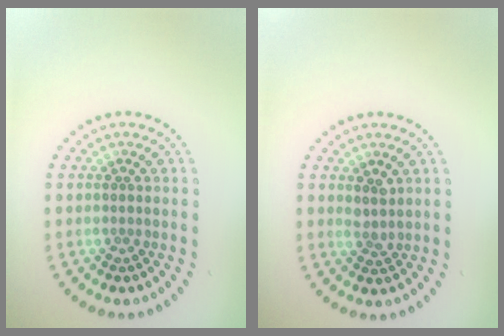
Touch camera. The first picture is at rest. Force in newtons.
{"total": 1.5, "press": 1.1, "slide": 0.9}